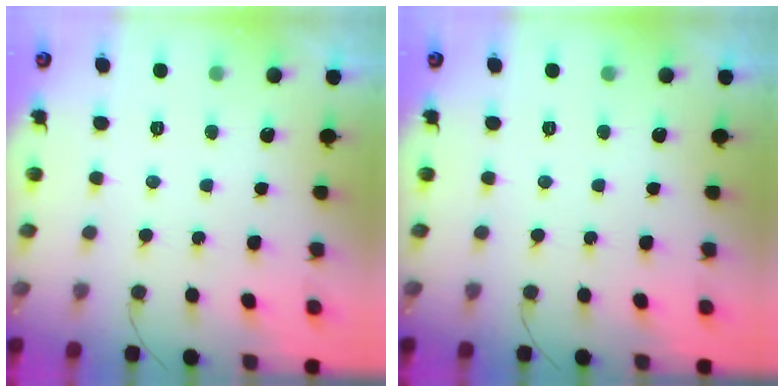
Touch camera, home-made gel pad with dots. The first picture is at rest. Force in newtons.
{"total": 0.0}